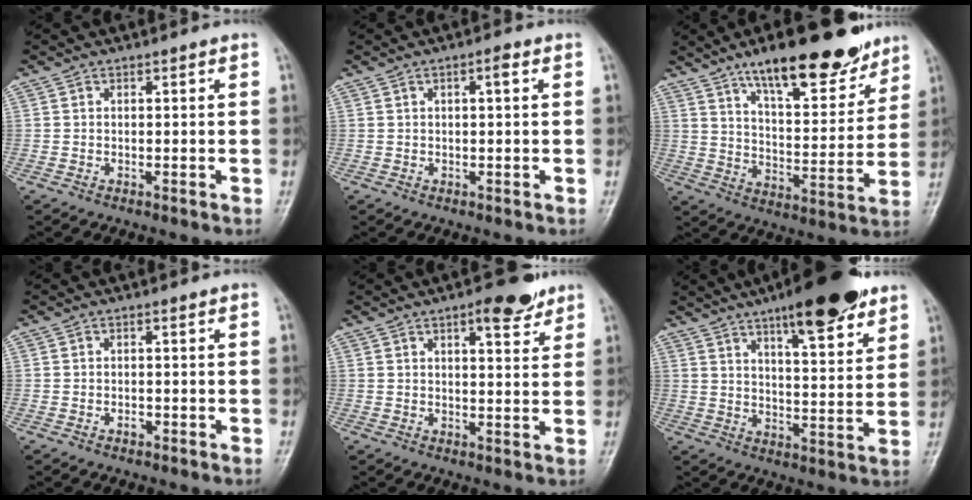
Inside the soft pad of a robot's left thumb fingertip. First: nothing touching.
{"total": 1.8, "force": [0.6, 0.4, 1.7], "torque": [-0.029, 0.004, 0.007]}
{"total": 18.7, "force": [13.2, 6.1, 11.8], "torque": [-0.136, -0.068, 0.210]}
{"total": 1.0, "force": [-0.4, 0.6, 0.6], "torque": [-0.005, 0.003, -0.007]}
{"total": 6.6, "force": [4.2, 2.3, 4.6], "torque": [-0.048, -0.020, 0.052]}
{"total": 16.5, "force": [10.7, 4.4, 11.7], "torque": [-0.144, -0.050, 0.163]}